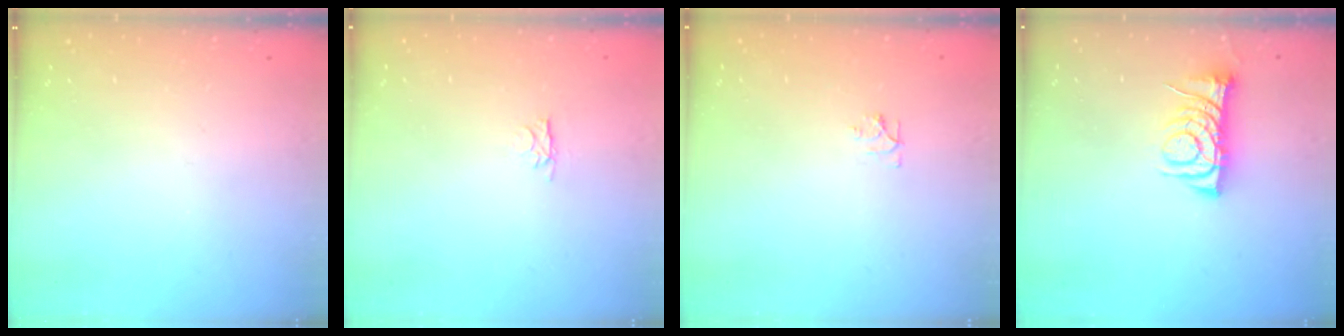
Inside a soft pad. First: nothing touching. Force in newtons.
{"total": 2.8, "press": 2.7, "slide": 0.4}
{"total": 4.6, "press": 4.6, "slide": 0.7}
{"total": 8.0, "press": 7.9, "slide": 1.1}